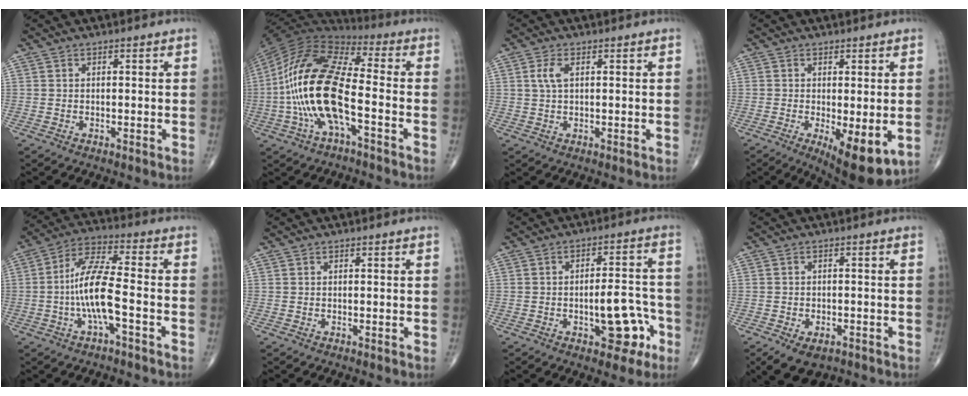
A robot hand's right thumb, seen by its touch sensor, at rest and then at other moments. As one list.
[{"total": 19.7, "force": [-4.2, 7.3, 17.8], "torque": [-0.373, 0.033, -0.081]}, {"total": 2.9, "force": [0.8, 1.3, 2.5], "torque": [-0.060, 0.006, 0.017]}, {"total": 9.9, "force": [-2.6, 3.4, 9.0], "torque": [-0.128, -0.025, -0.030]}, {"total": 11.0, "force": [-2.7, 2.7, 10.3], "torque": [-0.217, 0.037, -0.052]}, {"total": 0.0}, {"total": 10.2, "force": [-3.8, 4.8, 8.3], "torque": [-0.083, 0.037, -0.047]}, {"total": 6.6, "force": [-3.9, 3.9, 3.7], "torque": [-0.053, 0.008, -0.054]}]